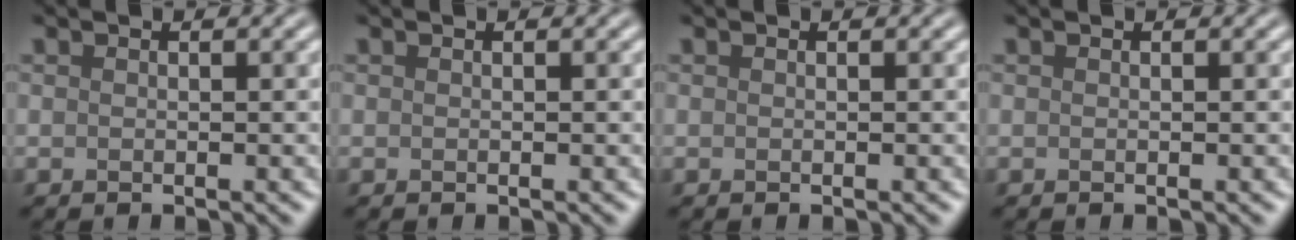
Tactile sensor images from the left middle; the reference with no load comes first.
{"total": 0.0}
{"total": 0.0}
{"total": 0.0}